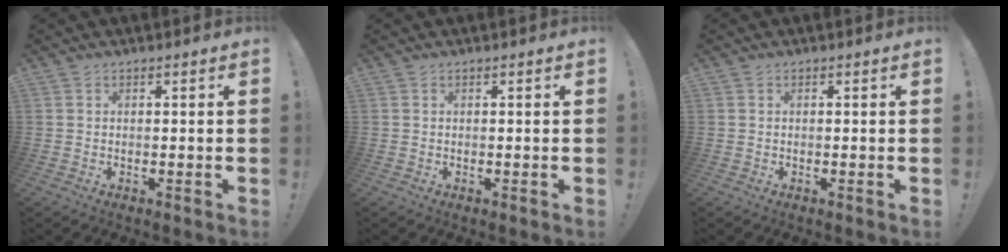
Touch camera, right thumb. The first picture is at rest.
{"total": 0.0}
{"total": 0.0}